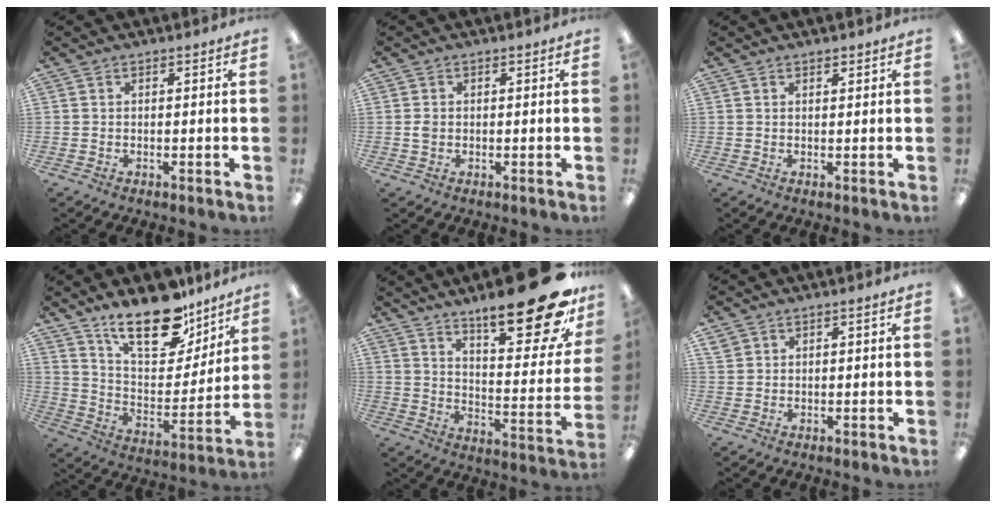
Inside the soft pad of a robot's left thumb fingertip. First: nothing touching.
{"total": 1.5, "force": [0.0, 1.1, 1.0], "torque": [-0.019, 0.004, -0.001]}
{"total": 1.1, "force": [1.0, 0.3, 0.4], "torque": [-0.009, -0.001, 0.019]}
{"total": 20.1, "force": [15.2, 8.4, 10.2], "torque": [-0.163, -0.098, 0.263]}
{"total": 25.4, "force": [16.2, 7.6, 18.0], "torque": [-0.250, -0.105, 0.262]}
{"total": 2.0, "force": [1.5, 0.9, 1.0], "torque": [-0.022, 0.000, 0.028]}